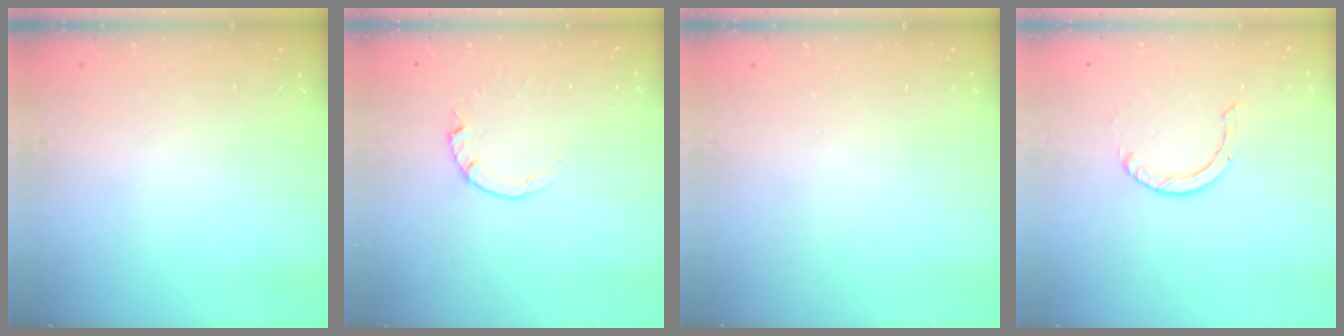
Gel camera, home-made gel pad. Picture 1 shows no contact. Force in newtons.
{"total": 1.0, "press": 0.9, "slide": 0.3}
{"total": 0.0}
{"total": 0.9, "press": 0.9, "slide": 0.1}